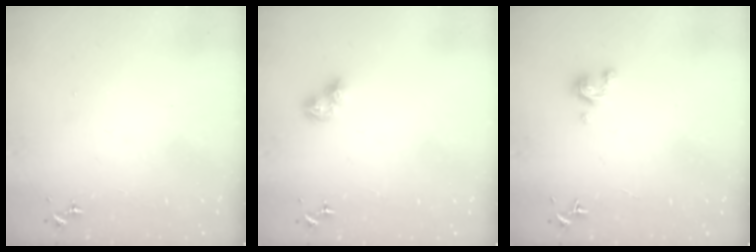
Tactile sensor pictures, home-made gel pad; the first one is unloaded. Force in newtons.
{"total": 6.4, "press": 6.4, "slide": 0.3}
{"total": 3.1, "press": 3.1, "slide": 0.3}